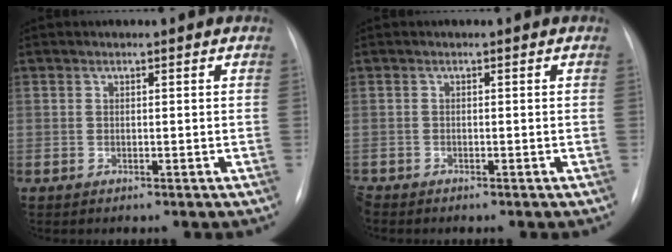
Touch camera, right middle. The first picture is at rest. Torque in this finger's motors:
{"motor_torque": [0.51, -0.58, 0.23, 0.08]}